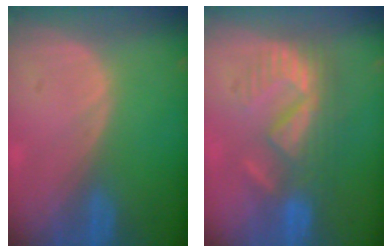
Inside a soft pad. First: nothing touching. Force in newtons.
{"total": 9.0, "press": 8.1, "slide": 4.0}